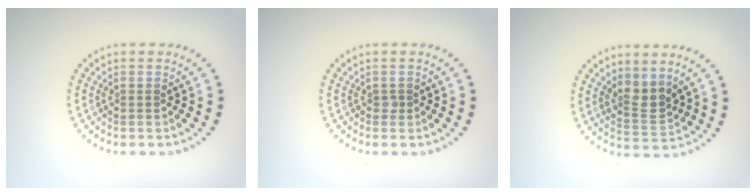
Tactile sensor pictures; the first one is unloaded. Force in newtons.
{"total": 0.6, "press": 0.4, "slide": 0.4}
{"total": 2.4, "press": 2.0, "slide": 1.4}